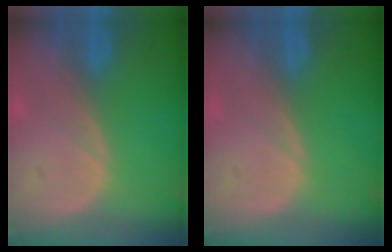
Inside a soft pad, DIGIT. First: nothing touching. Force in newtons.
{"total": 0.0}